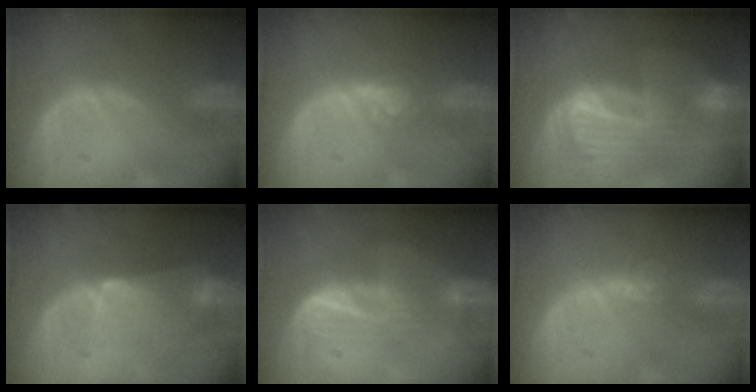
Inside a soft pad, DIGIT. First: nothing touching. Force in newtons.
{"total": 4.0, "press": 3.6, "slide": 1.7}
{"total": 9.8, "press": 8.5, "slide": 4.9}
{"total": 6.4, "press": 5.7, "slide": 2.9}
{"total": 7.0, "press": 5.8, "slide": 3.9}
{"total": 3.7, "press": 3.5, "slide": 1.4}